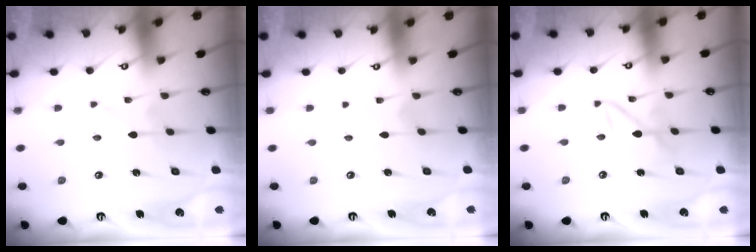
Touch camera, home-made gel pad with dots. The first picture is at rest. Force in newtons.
{"total": 1.3, "press": 1.3, "slide": 0.2}
{"total": 5.6, "press": 5.6, "slide": 0.2}